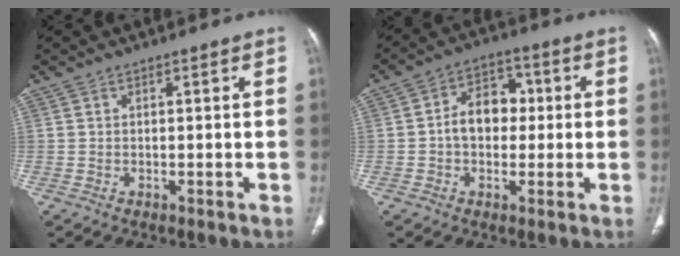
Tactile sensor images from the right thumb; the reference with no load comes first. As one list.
[{"total": 8.7, "force": [0.0, 6.4, 5.8], "torque": [-0.062, 0.026, -0.009]}]